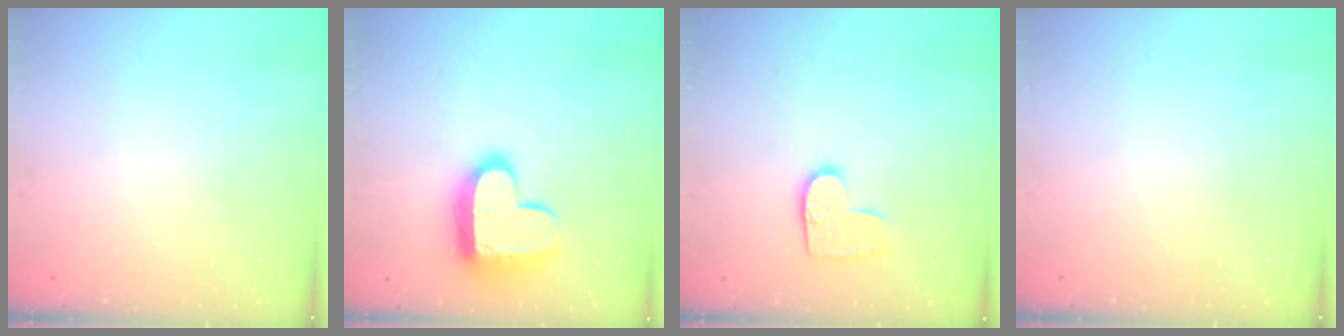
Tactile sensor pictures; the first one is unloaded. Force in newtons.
{"total": 16.7, "press": 16.6, "slide": 1.3}
{"total": 9.8, "press": 9.8, "slide": 0.4}
{"total": 0.0}